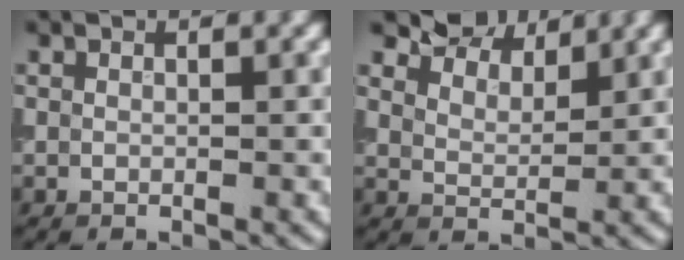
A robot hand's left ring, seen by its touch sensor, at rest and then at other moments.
{"total": 5.5, "force": [4.9, 1.9, 1.7], "torque": [-0.042, -0.005, 0.093]}